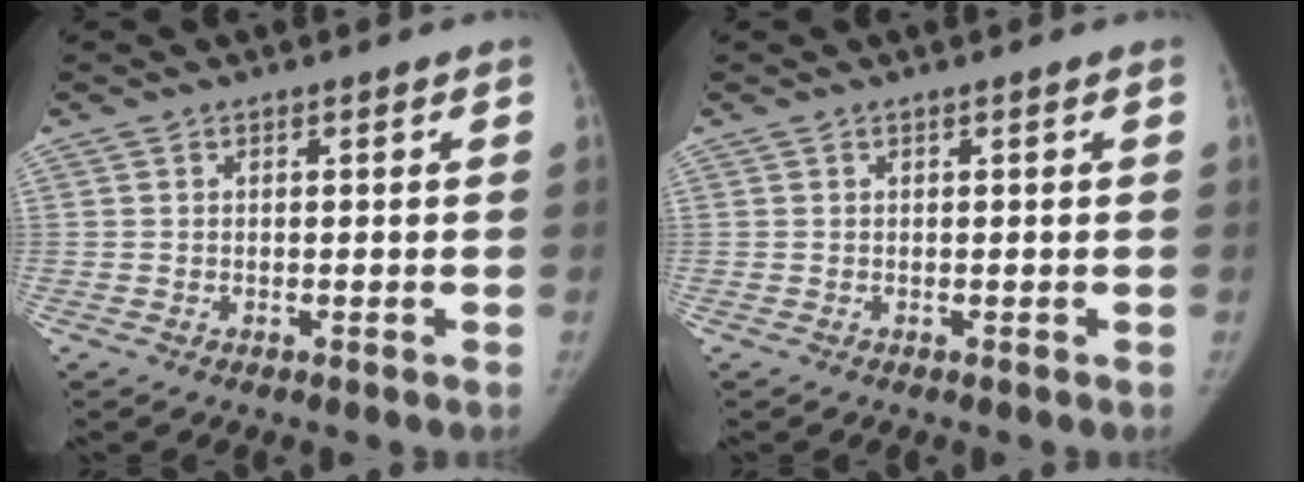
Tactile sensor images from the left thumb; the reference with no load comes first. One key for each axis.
{"total": 0.0}